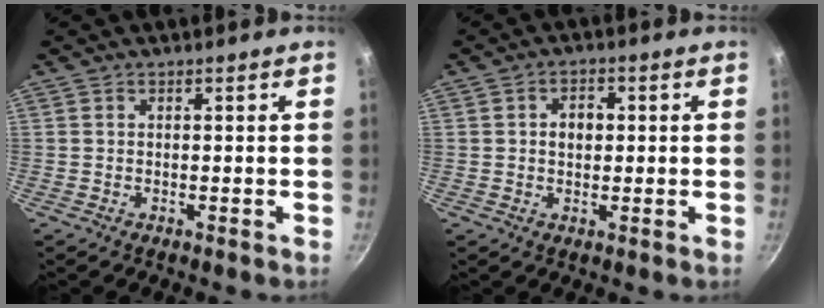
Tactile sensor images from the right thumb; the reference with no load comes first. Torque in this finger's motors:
{"motor_torque": [-0.10, 0.02, 0.30, -0.31, 0.06]}